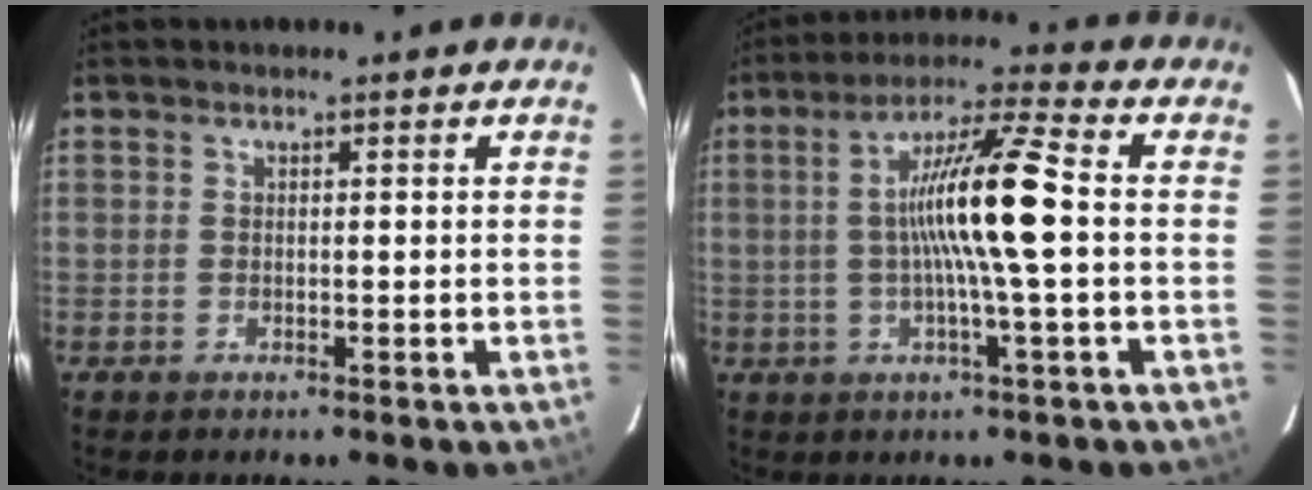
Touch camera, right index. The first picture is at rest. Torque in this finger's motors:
{"motor_torque": [1.60, -0.20, 0.85, 0.21]}